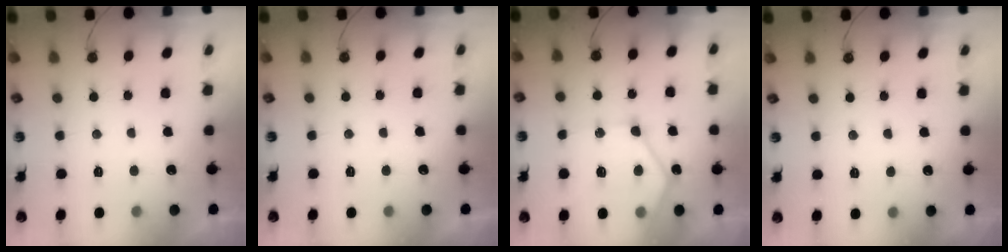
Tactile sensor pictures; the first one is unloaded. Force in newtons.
{"total": 0.0}
{"total": 15.6, "press": 15.6, "slide": 1.6}
{"total": 4.0, "press": 3.9, "slide": 0.6}